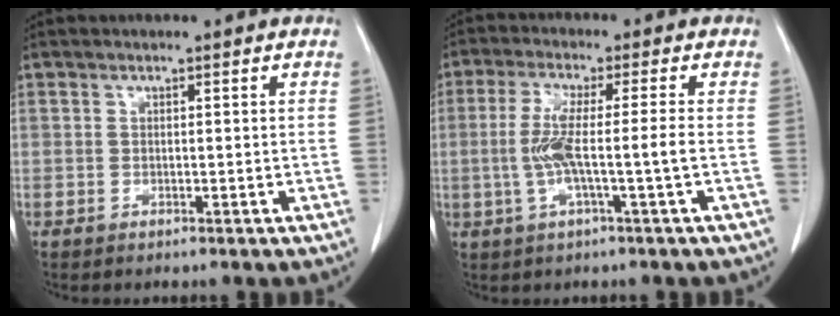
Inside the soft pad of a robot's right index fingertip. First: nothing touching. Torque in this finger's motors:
{"motor_torque": [1.35, -0.38, 0.70, 0.21]}